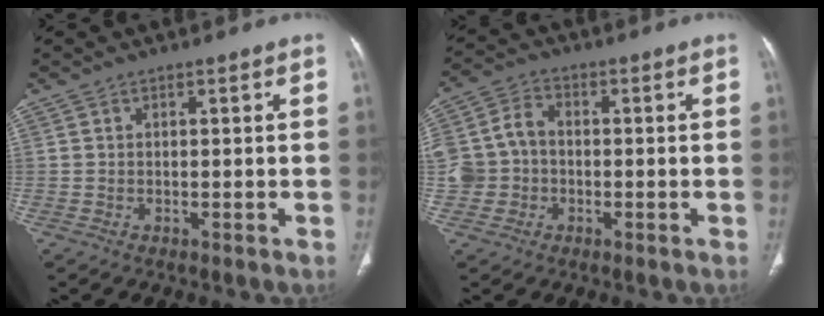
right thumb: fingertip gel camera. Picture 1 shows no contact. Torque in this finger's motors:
{"motor_torque": [0.07, 0.06, 0.75, 0.02, 0.04]}